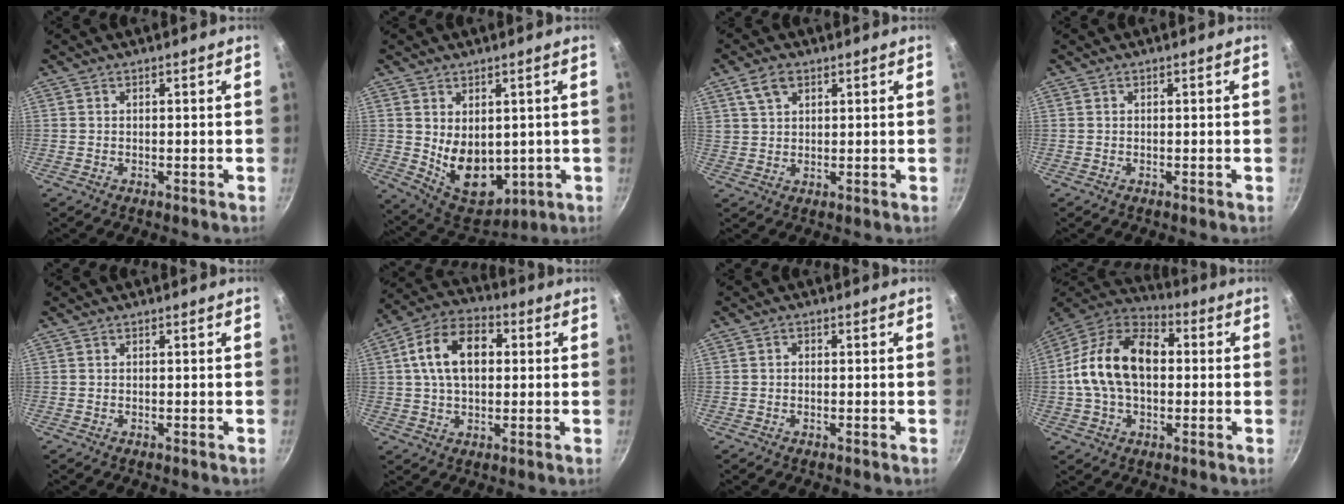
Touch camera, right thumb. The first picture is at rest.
{"total": 11.9, "force": [0.5, 8.2, 8.6], "torque": [-0.106, -0.032, 0.039]}
{"total": 4.9, "force": [2.6, 3.0, 2.8], "torque": [-0.043, -0.001, 0.050]}
{"total": 0.0}
{"total": 0.0}
{"total": 13.6, "force": [2.5, 8.7, 10.2], "torque": [-0.150, 0.022, 0.027]}
{"total": 0.9, "force": [-0.1, 0.8, 0.5], "torque": [-0.009, 0.006, -0.002]}
{"total": 18.3, "force": [0.9, 11.9, 13.9], "torque": [-0.224, 0.036, -0.003]}